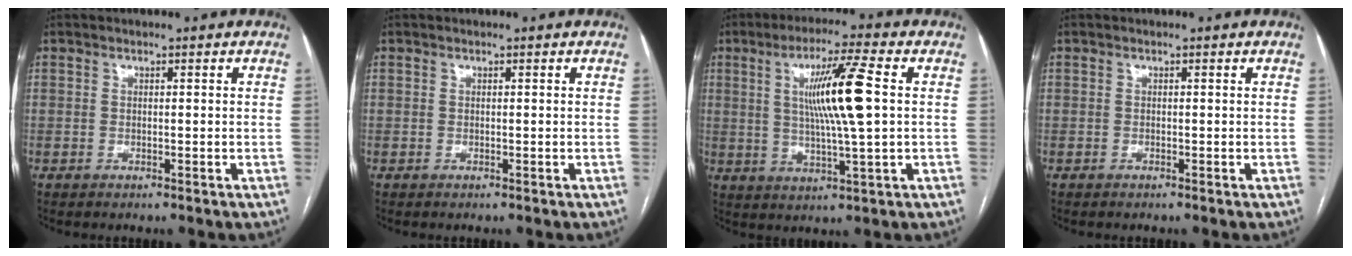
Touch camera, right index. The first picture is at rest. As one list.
[{"total": 0.0}, {"total": 11.1, "force": [1.9, -0.2, 11.0], "torque": [-0.197, 0.001, 0.033]}, {"total": 0.0}]